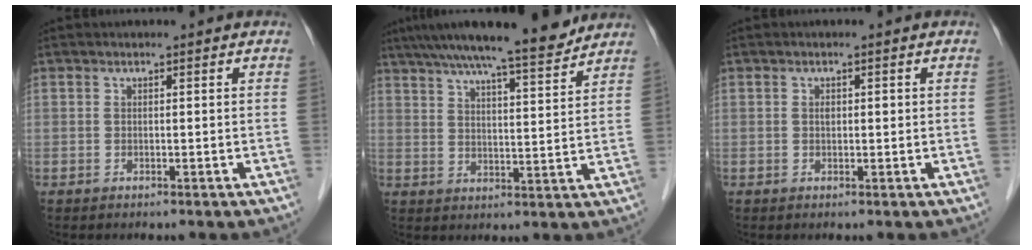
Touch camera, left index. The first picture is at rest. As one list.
[{"total": 13.6, "force": [11.9, 0.8, 6.7], "torque": [-0.103, 0.011, 0.174]}, {"total": 1.1, "force": [0.2, 0.6, 0.9], "torque": [-0.018, 0.005, 0.003]}]